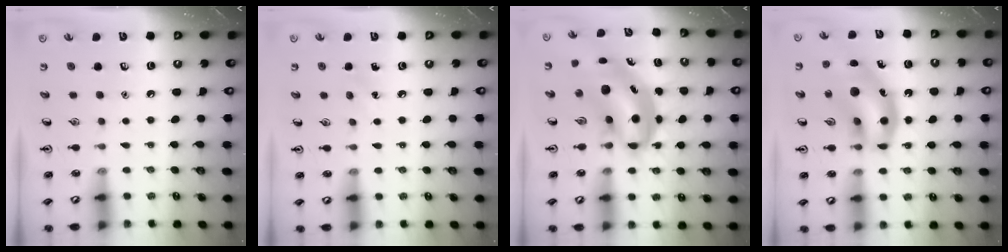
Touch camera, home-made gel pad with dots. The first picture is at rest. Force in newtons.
{"total": 4.0, "press": 3.8, "slide": 1.2}
{"total": 7.3, "press": 7.2, "slide": 1.5}
{"total": 15.3, "press": 14.7, "slide": 4.5}